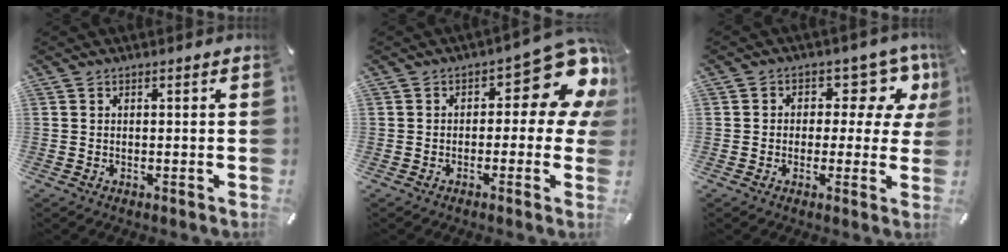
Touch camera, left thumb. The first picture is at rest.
{"total": 13.1, "force": [5.8, 6.1, 10.1], "torque": [-0.123, -0.048, 0.096]}
{"total": 9.3, "force": [3.1, 6.2, 6.1], "torque": [-0.069, -0.021, 0.052]}